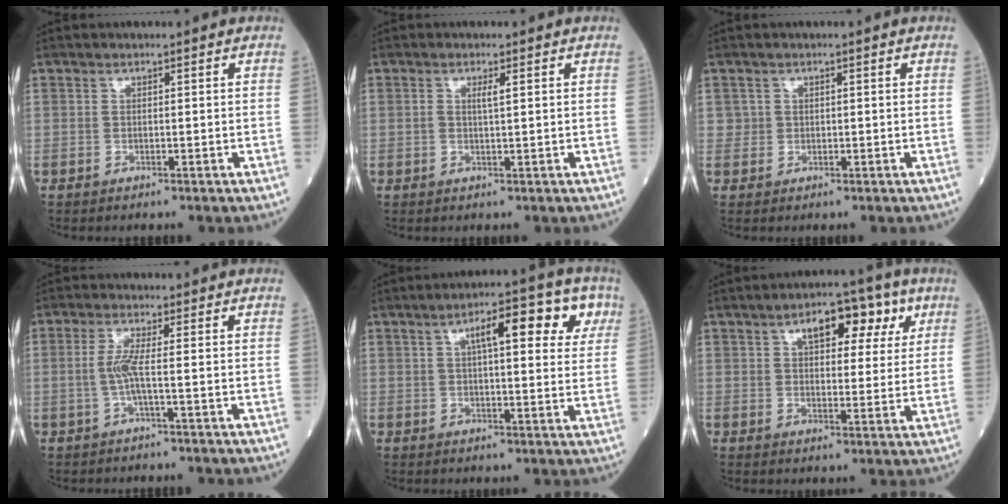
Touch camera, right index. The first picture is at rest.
{"total": 1.4, "force": [0.5, 0.0, 1.3], "torque": [-0.027, 0.001, 0.011]}
{"total": 1.1, "force": [0.4, 1.0, -0.1], "torque": [0.013, 0.005, 0.006]}
{"total": 2.9, "force": [-0.4, -0.4, 2.8], "torque": [-0.064, -0.002, -0.007]}
{"total": 11.0, "force": [4.6, 3.4, 9.4], "torque": [-0.125, 0.029, 0.057]}
{"total": 9.5, "force": [4.7, 4.4, 7.0], "torque": [-0.095, 0.022, 0.064]}